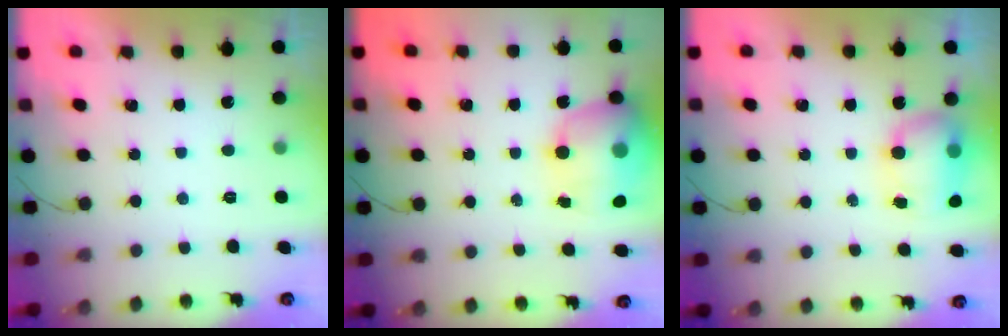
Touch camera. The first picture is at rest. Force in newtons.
{"total": 17.7, "press": 17.1, "slide": 4.6}
{"total": 8.5, "press": 8.1, "slide": 2.7}